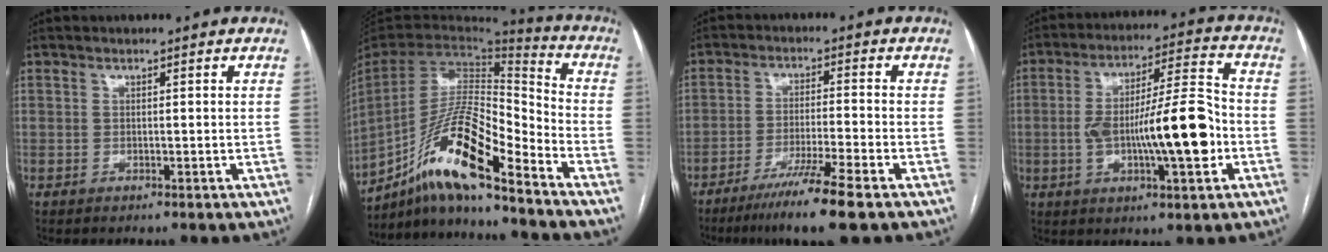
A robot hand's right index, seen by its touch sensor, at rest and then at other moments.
{"total": 17.3, "force": [-12.1, 1.7, 12.3], "torque": [-0.251, 0.002, -0.222]}
{"total": 9.0, "force": [-6.2, -1.0, 6.4], "torque": [-0.111, -0.028, -0.110]}
{"total": 15.1, "force": [-2.8, 2.6, 14.6], "torque": [-0.250, 0.016, -0.040]}